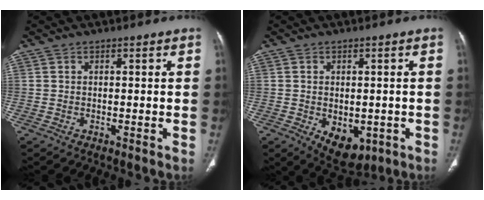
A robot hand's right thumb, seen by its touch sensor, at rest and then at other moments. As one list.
[{"total": 7.9, "force": [-2.3, 5.1, 5.6], "torque": [-0.061, -0.003, -0.015]}]